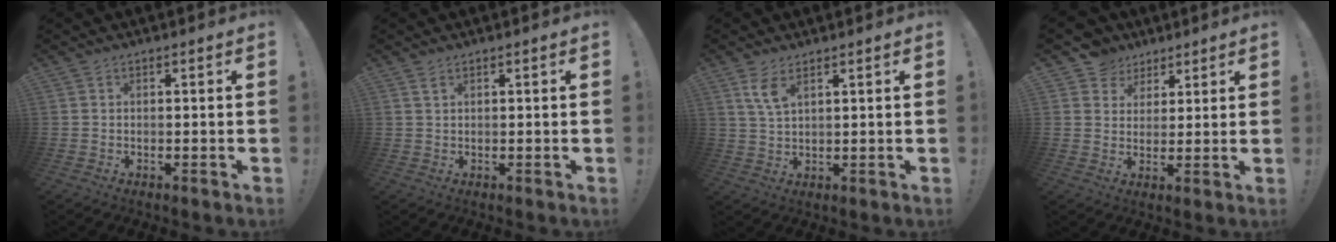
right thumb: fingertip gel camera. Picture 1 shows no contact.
{"total": 1.7, "force": [1.0, 0.6, 1.2], "torque": [-0.026, 0.001, 0.018]}
{"total": 5.2, "force": [3.0, 1.7, 3.8], "torque": [-0.063, -0.014, 0.053]}
{"total": 7.3, "force": [4.2, 5.9, 0.7], "torque": [-0.006, -0.027, 0.086]}